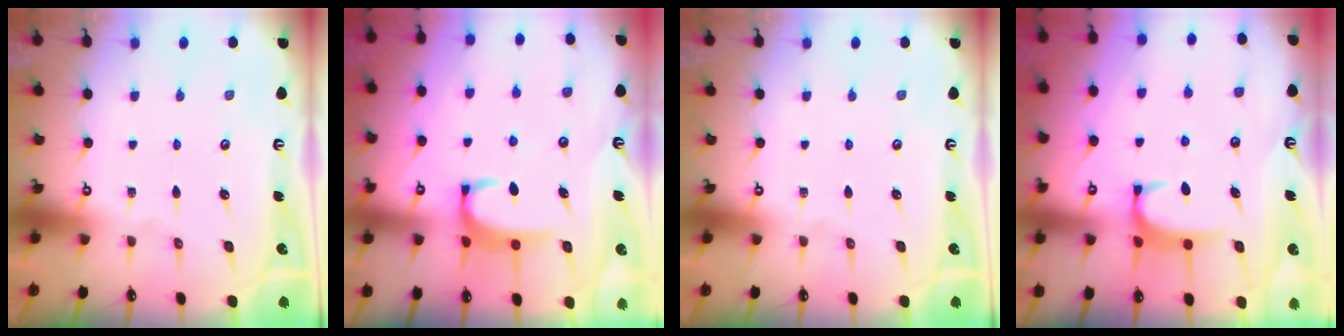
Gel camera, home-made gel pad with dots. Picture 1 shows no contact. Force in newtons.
{"total": 3.6, "press": 3.6, "slide": 0.2}
{"total": 0.0}
{"total": 1.8, "press": 1.7, "slide": 0.5}